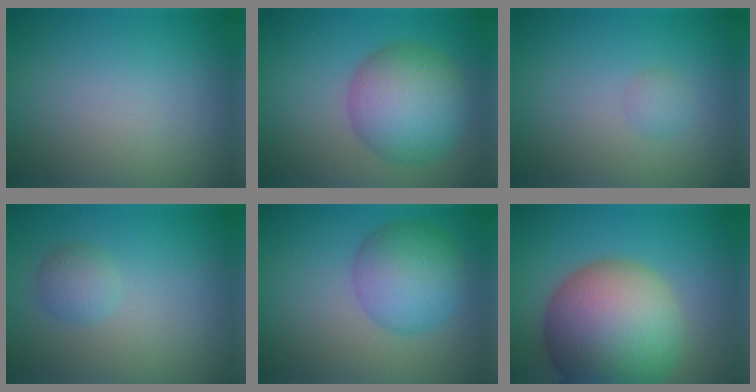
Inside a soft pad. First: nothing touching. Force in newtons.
{"total": 7.9, "press": 7.8, "slide": 0.2}
{"total": 1.0, "press": 1.0, "slide": 0.1}
{"total": 1.9, "press": 1.9, "slide": 0.1}
{"total": 5.9, "press": 5.9, "slide": 0.1}
{"total": 14.1, "press": 14.0, "slide": 0.9}